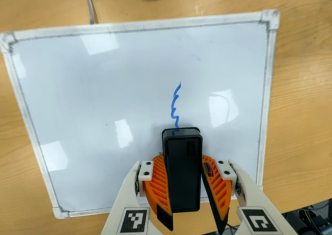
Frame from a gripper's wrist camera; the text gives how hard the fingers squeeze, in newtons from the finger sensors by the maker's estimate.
{"total": 8.2, "left": 9.2, "right": 7.1}